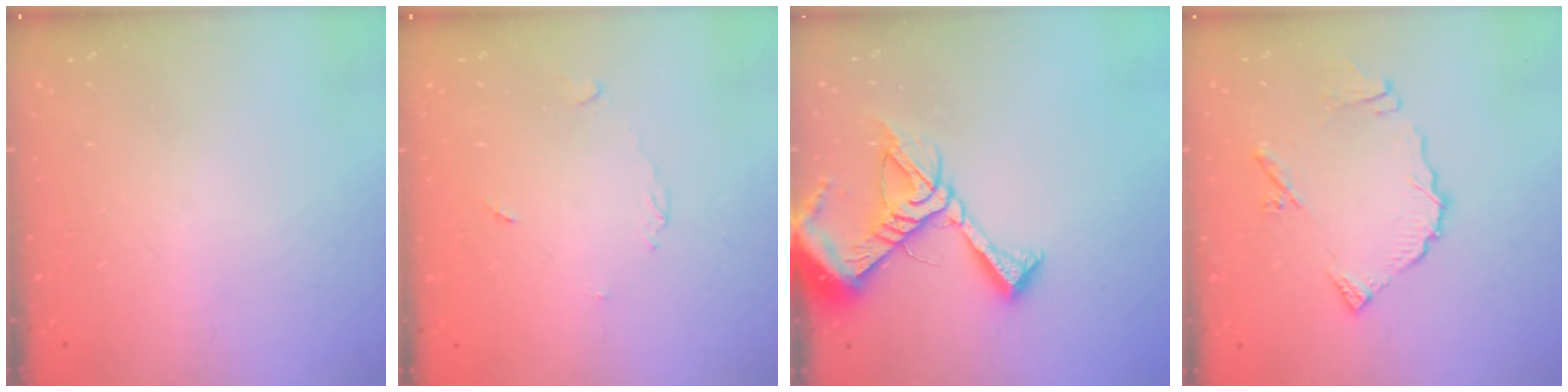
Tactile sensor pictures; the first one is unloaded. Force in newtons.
{"total": 3.3, "press": 3.3, "slide": 0.3}
{"total": 12.8, "press": 12.7, "slide": 1.5}
{"total": 10.0, "press": 10.0, "slide": 0.8}